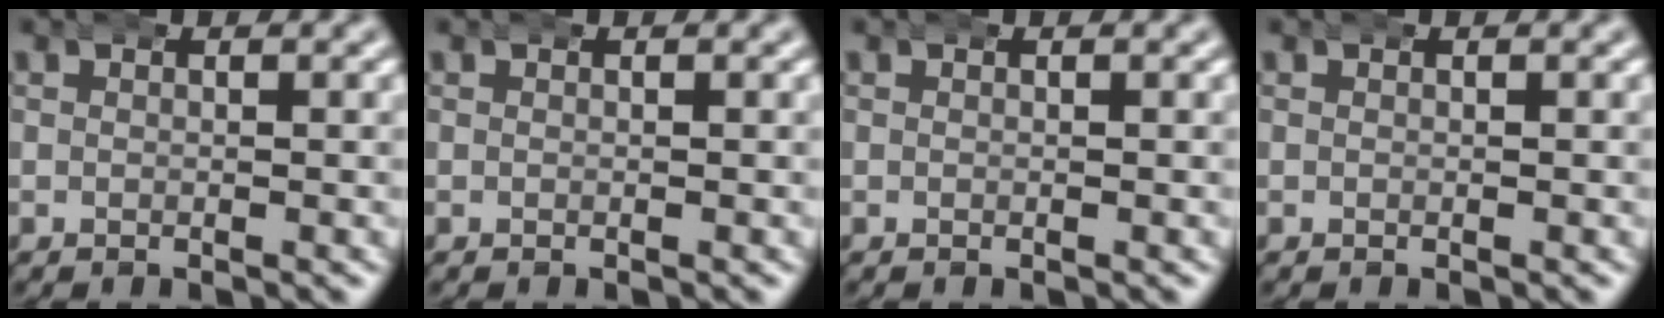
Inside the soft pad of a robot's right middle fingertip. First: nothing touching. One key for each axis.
{"total": 0.0}
{"total": 0.0}
{"total": 0.0}